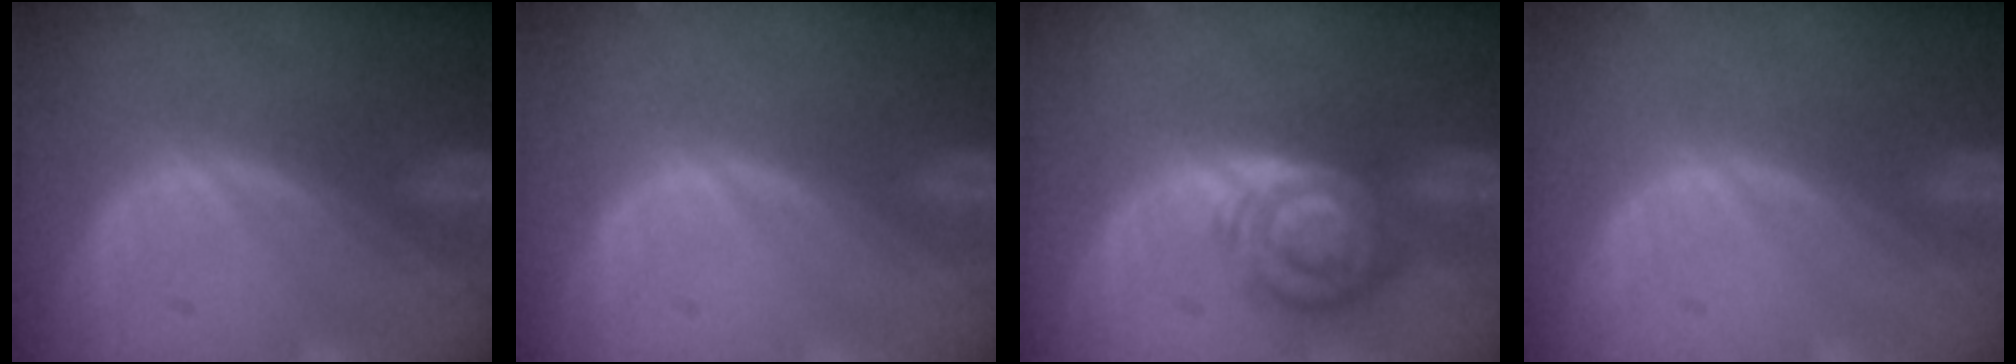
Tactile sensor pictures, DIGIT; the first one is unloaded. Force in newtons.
{"total": 0.0}
{"total": 7.0, "press": 7.0, "slide": 0.2}
{"total": 0.0}